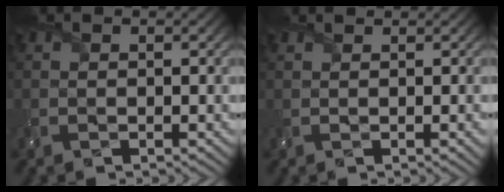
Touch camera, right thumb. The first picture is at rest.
{"total": 2.1, "force": [1.3, 0.5, 1.6], "torque": [-0.034, 0.003, 0.019]}